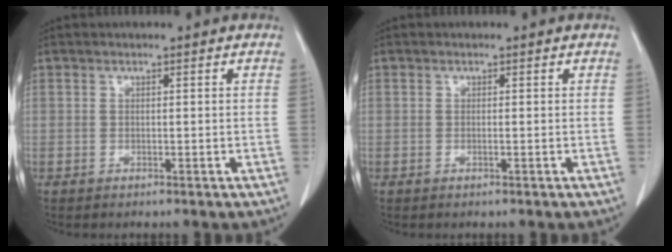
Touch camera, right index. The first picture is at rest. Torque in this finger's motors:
{"motor_torque": [0.07, 0.00, -0.01, 0.00]}